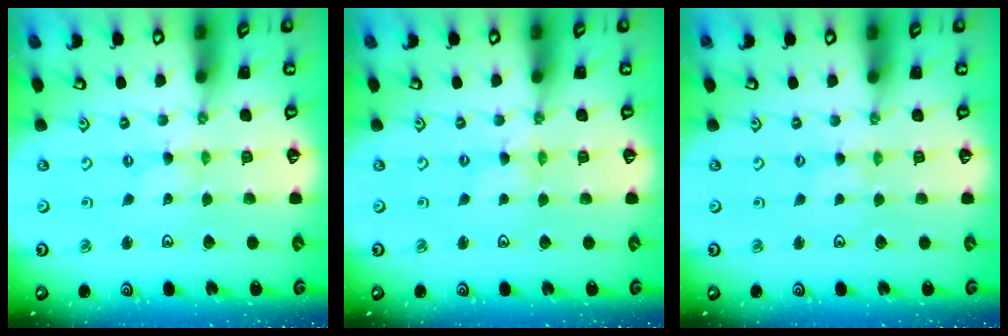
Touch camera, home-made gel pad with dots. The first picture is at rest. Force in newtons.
{"total": 0.0}
{"total": 1.1, "press": 1.1, "slide": 0.2}